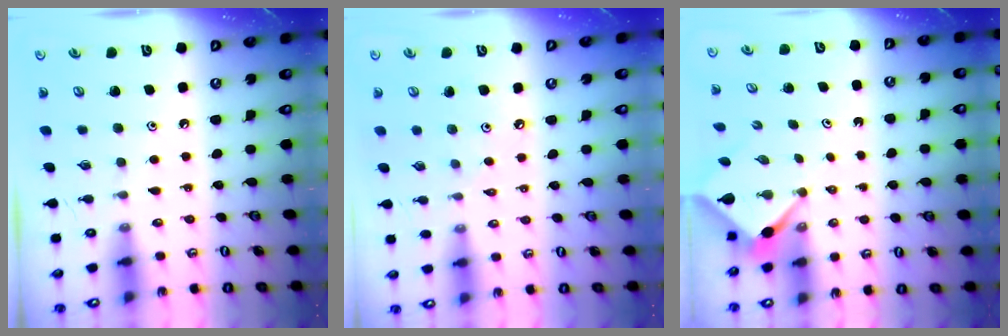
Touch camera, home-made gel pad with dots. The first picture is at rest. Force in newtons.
{"total": 3.1, "press": 3.1, "slide": 0.1}
{"total": 2.5, "press": 2.5, "slide": 0.3}